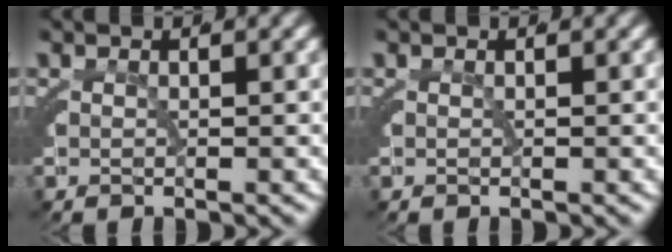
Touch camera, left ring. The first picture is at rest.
{"total": 0.0}